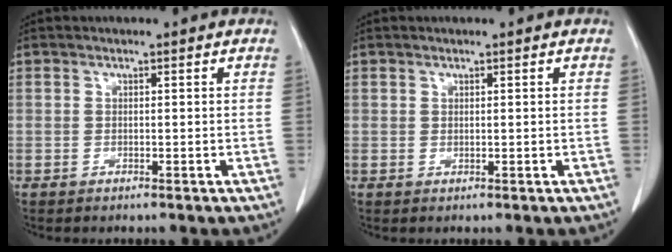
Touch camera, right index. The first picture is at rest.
{"total": 0.0}